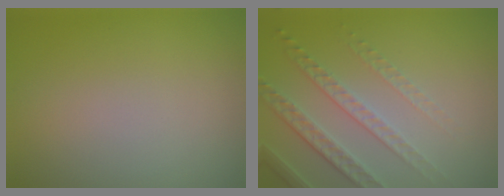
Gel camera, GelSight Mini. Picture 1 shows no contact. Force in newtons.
{"total": 5.0, "press": 3.2, "slide": 3.9}